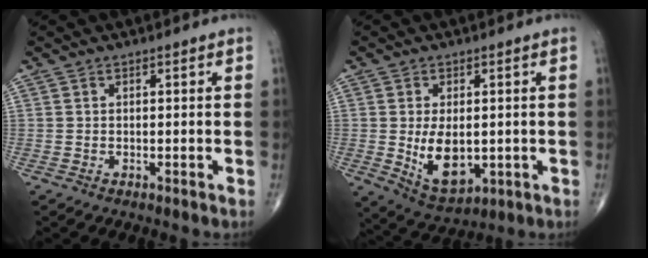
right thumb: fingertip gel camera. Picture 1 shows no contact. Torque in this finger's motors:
{"motor_torque": [-0.38, 0.91, 0.46, 0.25, 0.26]}